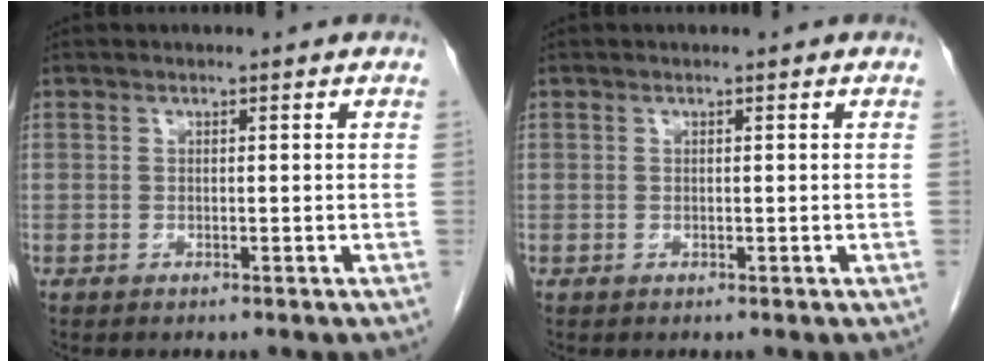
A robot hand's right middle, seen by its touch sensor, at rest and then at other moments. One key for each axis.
{"total": 0.0}